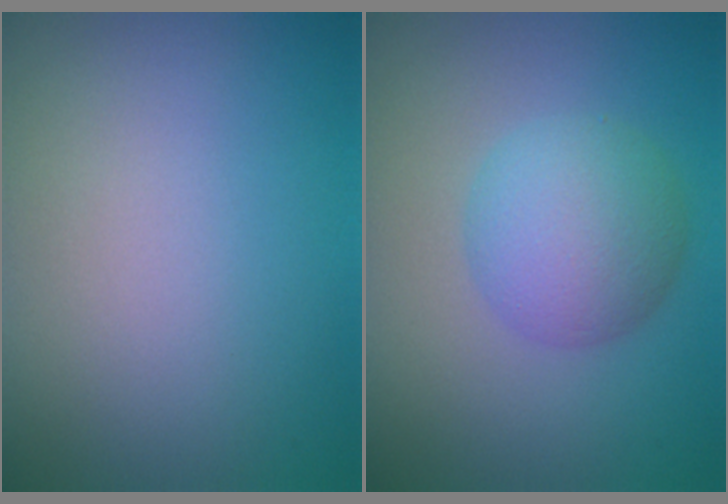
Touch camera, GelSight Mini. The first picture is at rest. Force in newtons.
{"total": 4.9, "press": 4.8, "slide": 0.0}